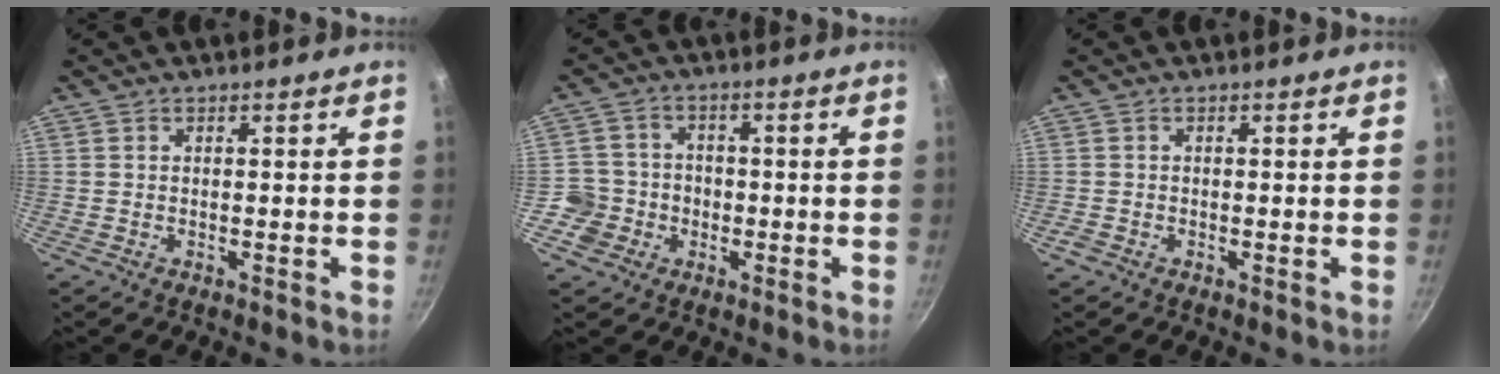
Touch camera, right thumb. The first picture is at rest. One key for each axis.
{"total": 6.4, "fx": -2.1, "fy": 6.0, "fz": 0.5, "tx": 0.030, "ty": 0.020, "tz": -0.041}
{"total": 1.2, "fx": -0.6, "fy": 0.7, "fz": 0.8, "tx": -0.011, "ty": -0.002, "tz": -0.013}